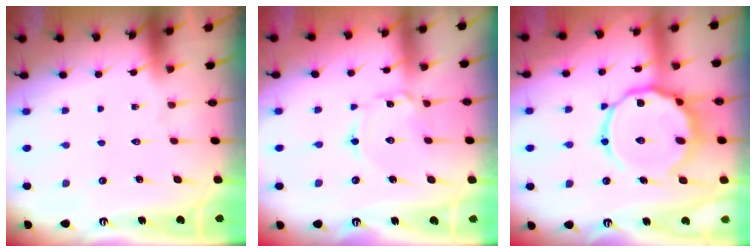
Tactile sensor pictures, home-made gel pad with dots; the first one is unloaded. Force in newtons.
{"total": 2.4, "press": 2.4, "slide": 0.1}
{"total": 16.0, "press": 16.0, "slide": 1.5}